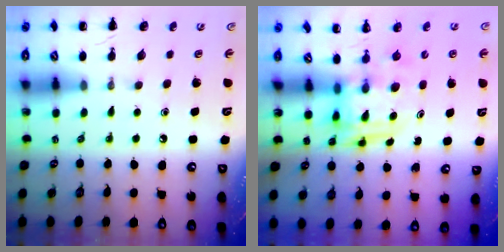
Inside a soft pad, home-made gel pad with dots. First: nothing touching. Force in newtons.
{"total": 3.8, "press": 3.7, "slide": 0.7}